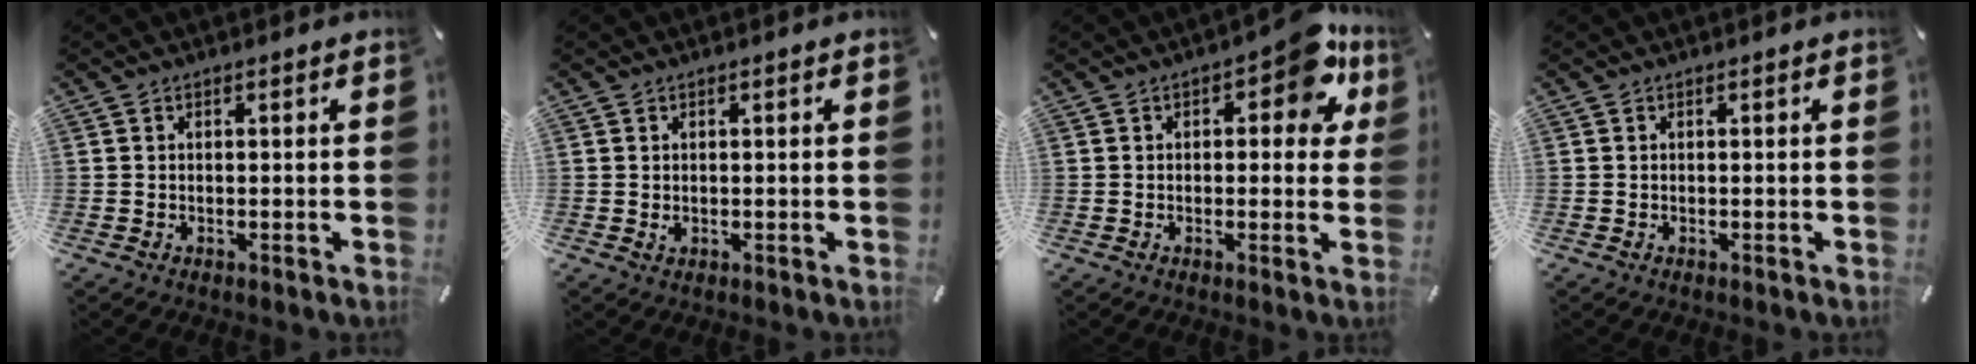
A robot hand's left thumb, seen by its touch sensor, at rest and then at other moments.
{"total": 0.7, "force": [0.1, 0.5, 0.4], "torque": [-0.009, 0.002, 0.002]}
{"total": 11.0, "force": [4.6, 5.5, 8.3], "torque": [-0.094, -0.020, 0.073]}
{"total": 0.0}